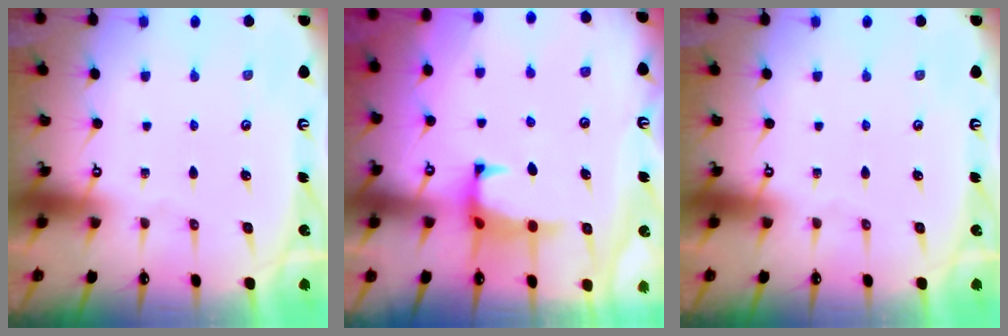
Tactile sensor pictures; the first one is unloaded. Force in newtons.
{"total": 1.5, "press": 1.3, "slide": 0.6}
{"total": 0.0}